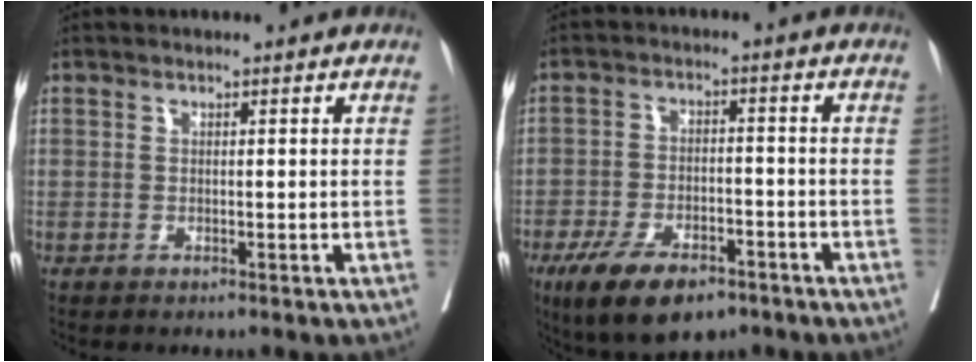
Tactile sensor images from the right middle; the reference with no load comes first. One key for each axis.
{"total": 10.6, "fx": -7.1, "fy": 4.3, "fz": 6.6, "tx": -0.114, "ty": -0.010, "tz": -0.118}